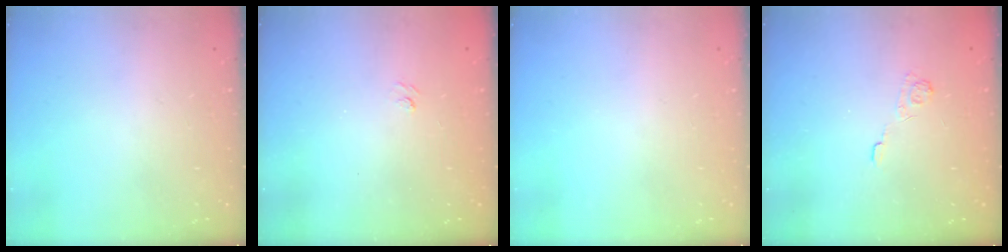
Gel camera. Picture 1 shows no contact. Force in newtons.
{"total": 1.9, "press": 1.7, "slide": 0.9}
{"total": 0.0}
{"total": 3.8, "press": 3.5, "slide": 1.5}